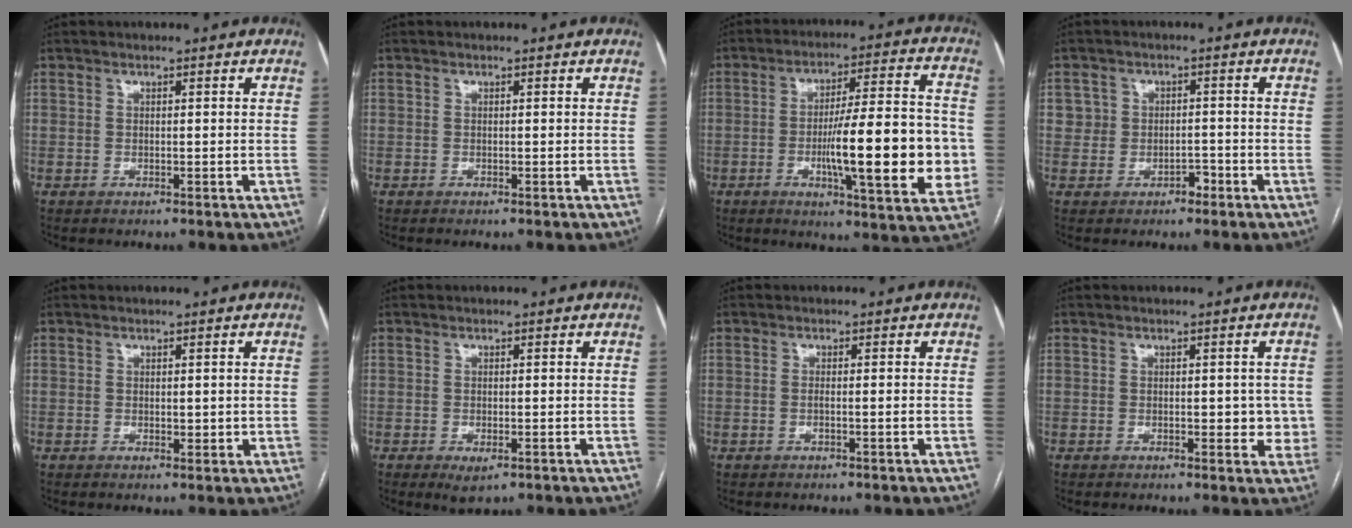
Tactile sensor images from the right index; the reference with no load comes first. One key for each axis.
{"total": 0.0}
{"total": 18.6, "fx": -3.2, "fy": 2.7, "fz": 18.1, "tx": -0.255, "ty": 0.006, "tz": -0.043}
{"total": 3.3, "fx": -0.9, "fy": 3.0, "fz": 0.9, "tx": 0.003, "ty": 0.014, "tz": -0.012}
{"total": 1.6, "fx": 0.2, "fy": 1.0, "fz": 1.2, "tx": -0.015, "ty": -0.004, "tz": 0.005}
{"total": 2.6, "fx": -1.2, "fy": 1.1, "fz": 2.0, "tx": -0.031, "ty": -0.003, "tz": -0.010}
{"total": 1.3, "fx": -0.3, "fy": 0.1, "fz": 1.3, "tx": -0.025, "ty": 0.001, "tz": -0.002}
{"total": 4.2, "fx": -0.1, "fy": 2.5, "fz": 3.3, "tx": -0.024, "ty": 0.008, "tz": 0.001}